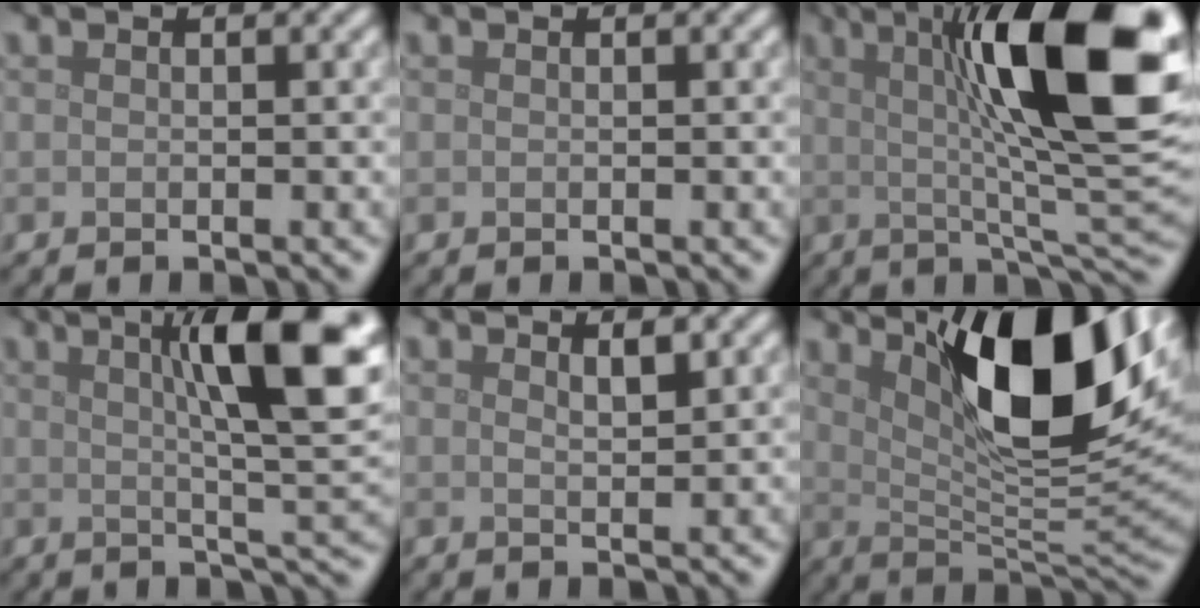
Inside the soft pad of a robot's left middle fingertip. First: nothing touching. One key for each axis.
{"total": 0.0}
{"total": 14.6, "fx": 3.4, "fy": 3.0, "fz": 13.9, "tx": -0.182, "ty": 0.009, "tz": 0.047}
{"total": 11.7, "fx": 3.7, "fy": 2.5, "fz": 10.8, "tx": -0.135, "ty": 0.011, "tz": 0.053}
{"total": 1.2, "fx": 0.8, "fy": 0.2, "fz": 0.9, "tx": -0.016, "ty": -0.001, "tz": 0.012}
{"total": 12.6, "fx": 5.1, "fy": 4.0, "fz": 10.8, "tx": -0.165, "ty": 0.004, "tz": 0.085}